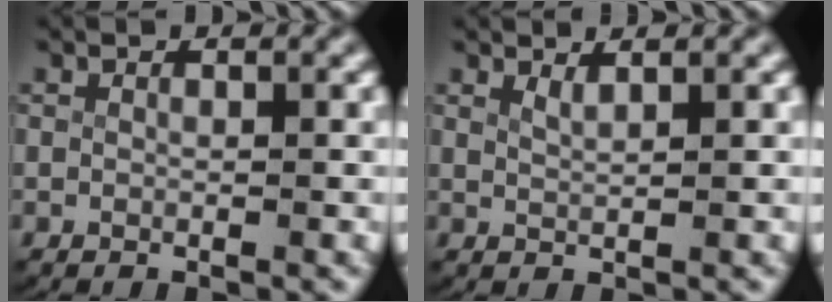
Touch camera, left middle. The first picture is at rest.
{"total": 1.1, "force": [1.0, -0.3, 0.3], "torque": [-0.012, -0.008, 0.025]}